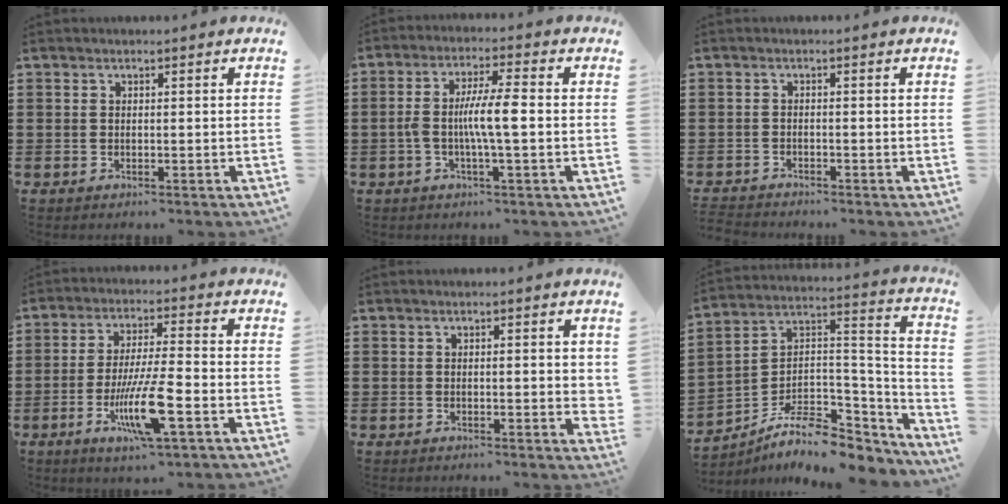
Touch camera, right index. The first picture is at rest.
{"total": 6.8, "force": [-0.9, 1.0, 6.6], "torque": [-0.131, 0.000, -0.025]}
{"total": 1.6, "force": [-1.6, 0.1, -0.1], "torque": [-0.003, 0.001, -0.036]}
{"total": 10.7, "force": [-4.1, 1.4, 9.8], "torque": [-0.196, -0.014, -0.078]}
{"total": 1.6, "force": [0.2, 0.4, 1.5], "torque": [-0.030, 0.002, 0.003]}
{"total": 9.2, "force": [-6.7, 3.9, 4.9], "torque": [-0.101, 0.005, -0.128]}